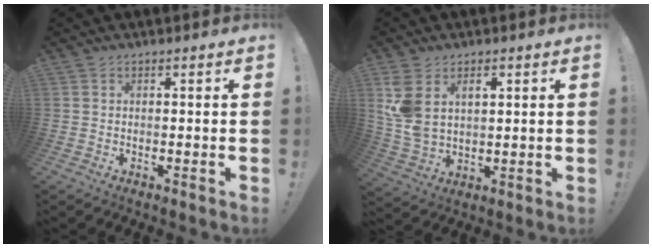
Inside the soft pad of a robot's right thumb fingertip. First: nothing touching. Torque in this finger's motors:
{"motor_torque": [1.04, 2.55, 1.34, 0.30, 0.08]}